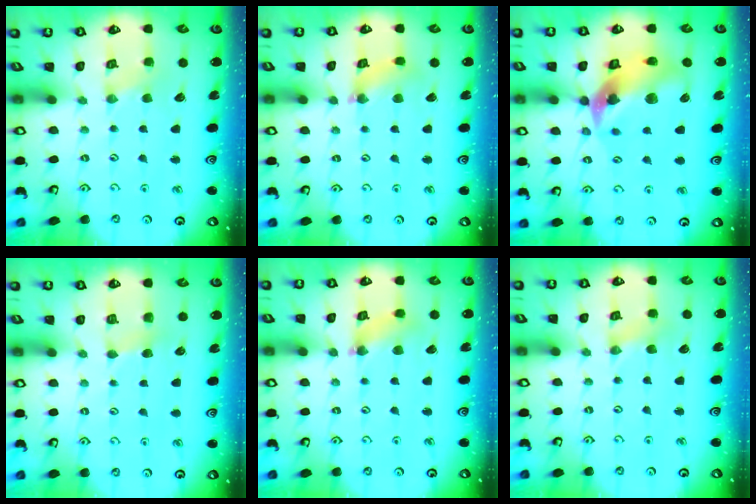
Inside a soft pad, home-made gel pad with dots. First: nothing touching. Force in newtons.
{"total": 3.9, "press": 3.9, "slide": 0.4}
{"total": 15.2, "press": 15.0, "slide": 2.2}
{"total": 3.2, "press": 3.1, "slide": 0.5}
{"total": 4.3, "press": 4.2, "slide": 0.3}
{"total": 0.0}